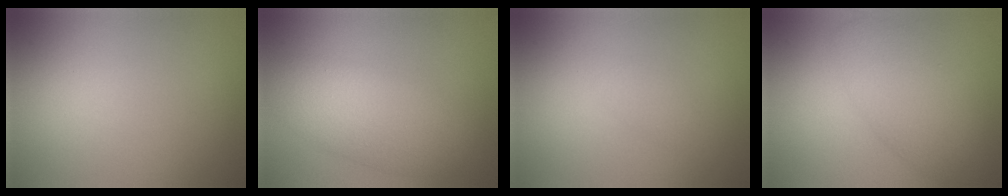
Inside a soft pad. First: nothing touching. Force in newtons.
{"total": 5.5, "press": 5.5, "slide": 0.2}
{"total": 0.7, "press": 0.7, "slide": 0.0}
{"total": 5.0, "press": 5.0, "slide": 0.2}